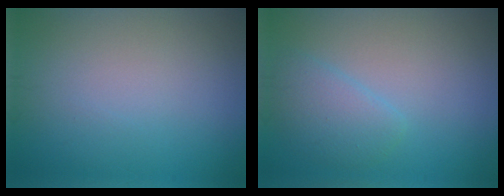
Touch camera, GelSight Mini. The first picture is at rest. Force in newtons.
{"total": 2.5, "press": 2.5, "slide": 0.3}